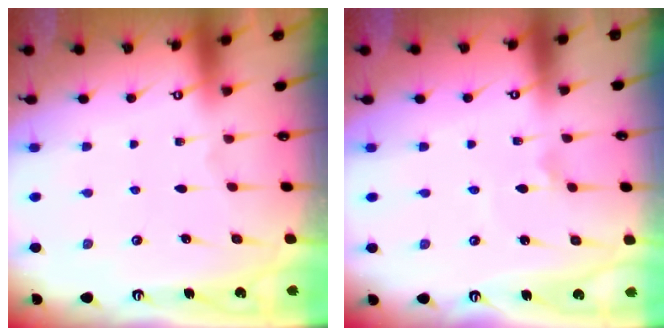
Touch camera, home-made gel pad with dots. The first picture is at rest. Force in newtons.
{"total": 1.3, "press": 1.2, "slide": 0.4}